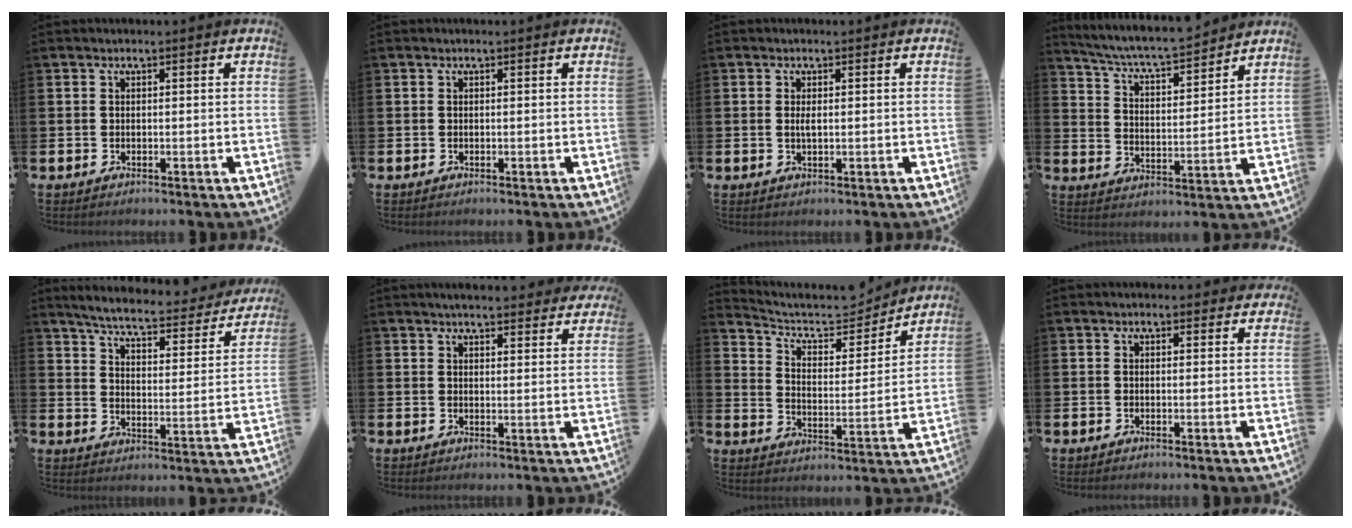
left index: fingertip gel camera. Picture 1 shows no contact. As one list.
[{"total": 0.0}, {"total": 1.3, "force": [0.2, 0.4, 1.2], "torque": [-0.019, 0.001, 0.001]}, {"total": 6.1, "force": [5.9, 0.3, 1.5], "torque": [-0.055, -0.050, 0.098]}, {"total": 5.8, "force": [5.3, 0.7, 2.3], "torque": [-0.067, -0.042, 0.083]}, {"total": 4.2, "force": [4.1, 0.3, 0.6], "torque": [-0.013, -0.020, 0.075]}, {"total": 7.6, "force": [6.8, 2.3, 2.3], "torque": [-0.063, -0.056, 0.112]}, {"total": 1.3, "force": [1.1, 0.5, 0.2], "torque": [0.009, 0.000, 0.019]}]